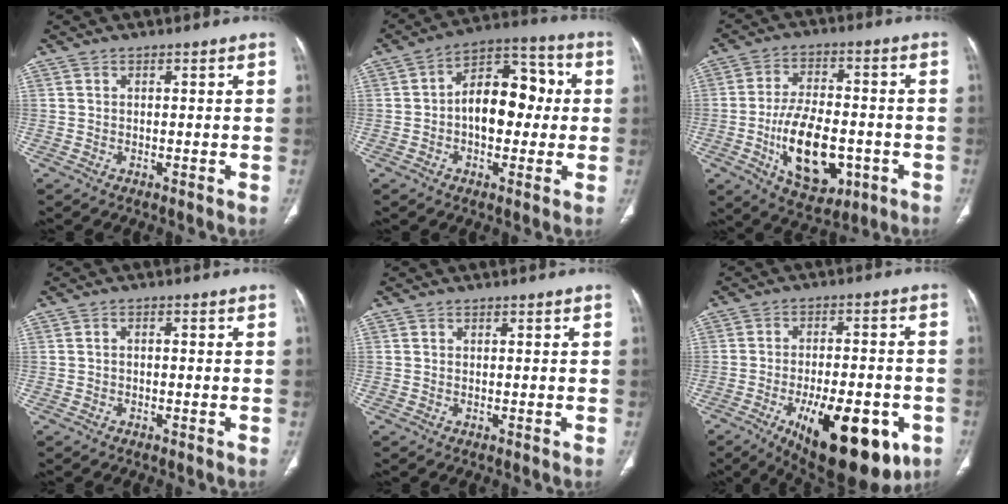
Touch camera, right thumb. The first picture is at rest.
{"total": 13.0, "force": [0.0, 8.1, 10.1], "torque": [-0.121, 0.034, -0.008]}
{"total": 15.7, "force": [-4.3, 8.6, 12.4], "torque": [-0.192, 0.012, -0.061]}
{"total": 0.8, "force": [-0.3, 0.5, 0.5], "torque": [-0.008, 0.004, -0.008]}
{"total": 0.0}
{"total": 21.0, "force": [-8.7, 8.9, 16.9], "torque": [-0.209, 0.016, -0.112]}